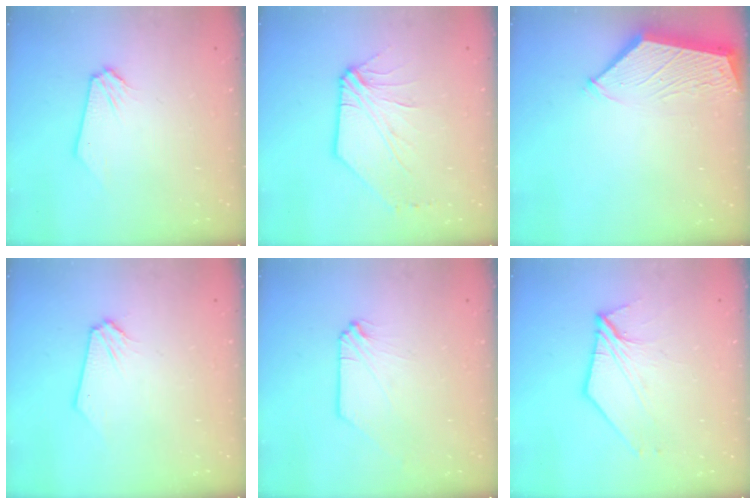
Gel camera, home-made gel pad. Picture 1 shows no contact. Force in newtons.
{"total": 6.9, "press": 6.8, "slide": 0.9}
{"total": 3.4, "press": 3.3, "slide": 0.5}
{"total": 0.0}
{"total": 0.0}
{"total": 7.7, "press": 7.6, "slide": 1.4}